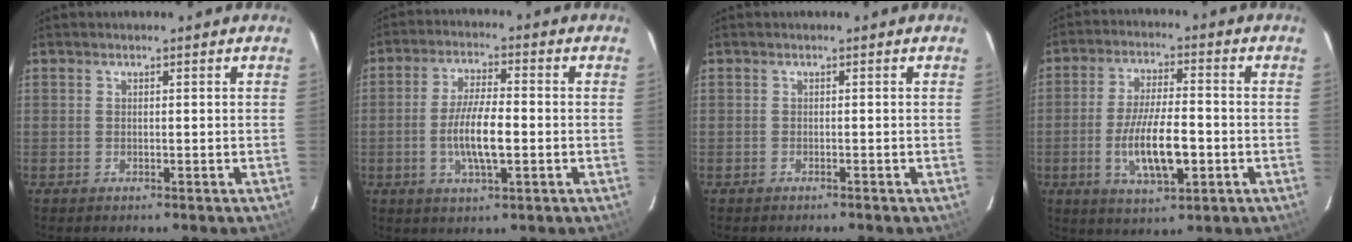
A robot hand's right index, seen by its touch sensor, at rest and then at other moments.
{"total": 8.5, "force": [-1.7, 2.2, 8.1], "torque": [-0.158, 0.000, -0.033]}
{"total": 0.6, "force": [-0.6, 0.0, 0.0], "torque": [-0.001, -0.001, -0.008]}
{"total": 11.4, "force": [-3.0, 3.5, 10.4], "torque": [-0.202, -0.009, -0.050]}